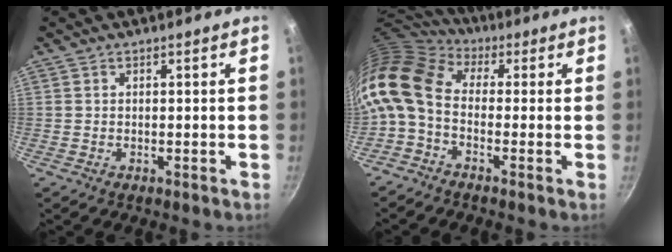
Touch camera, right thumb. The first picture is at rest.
{"total": 13.0, "force": [-0.8, 8.7, 9.7], "torque": [-0.196, 0.023, -0.038]}